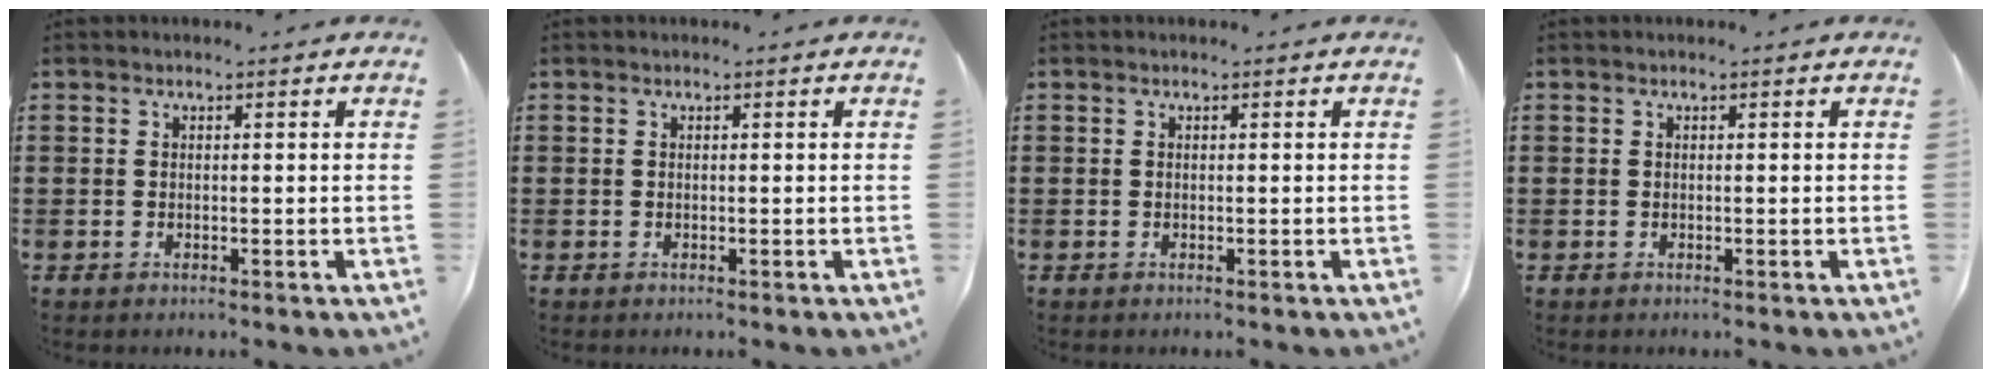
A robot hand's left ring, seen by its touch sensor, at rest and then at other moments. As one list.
[{"total": 0.0}, {"total": 0.0}, {"total": 0.0}]